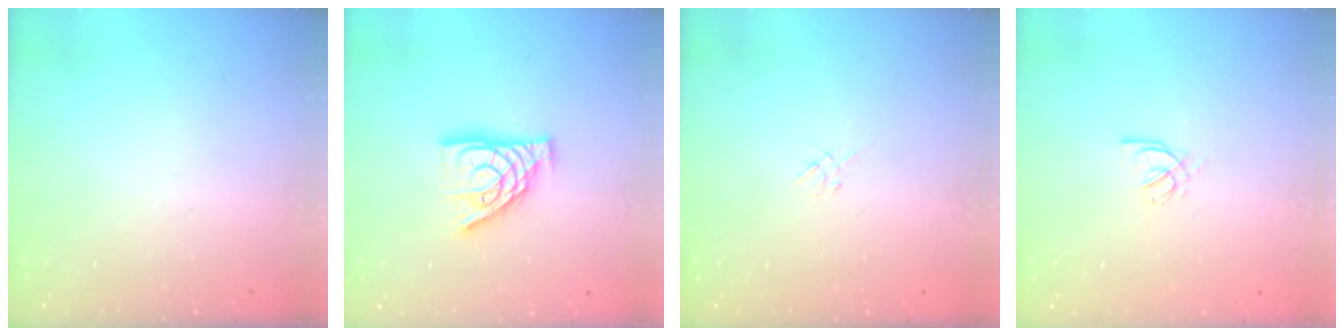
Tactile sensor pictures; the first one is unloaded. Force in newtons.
{"total": 12.1, "press": 12.0, "slide": 1.4}
{"total": 1.3, "press": 1.2, "slide": 0.5}
{"total": 1.7, "press": 1.6, "slide": 0.5}